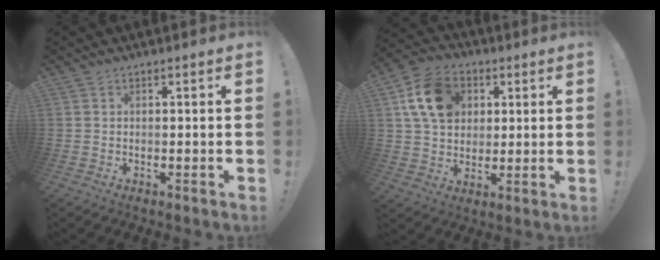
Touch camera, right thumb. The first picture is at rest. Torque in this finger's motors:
{"motor_torque": [0.47, 0.40, 1.25, 0.28, 0.48]}